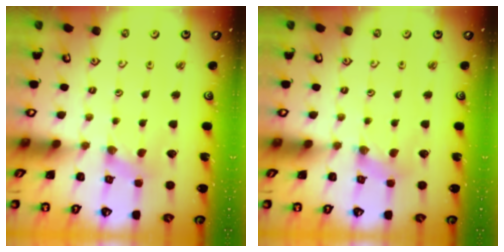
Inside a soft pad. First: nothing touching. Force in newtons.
{"total": 1.3, "press": 1.3, "slide": 0.2}